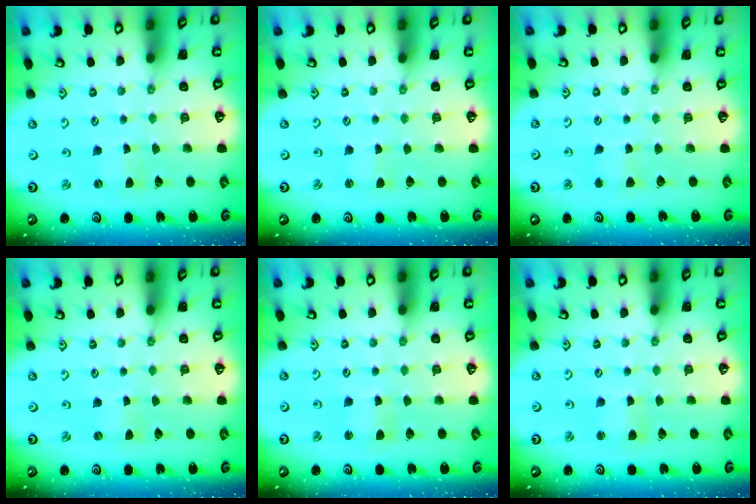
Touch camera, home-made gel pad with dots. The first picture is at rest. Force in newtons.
{"total": 0.0}
{"total": 2.6, "press": 2.5, "slide": 0.6}
{"total": 0.0}
{"total": 2.3, "press": 2.3, "slide": 0.4}
{"total": 1.7, "press": 1.7, "slide": 0.3}